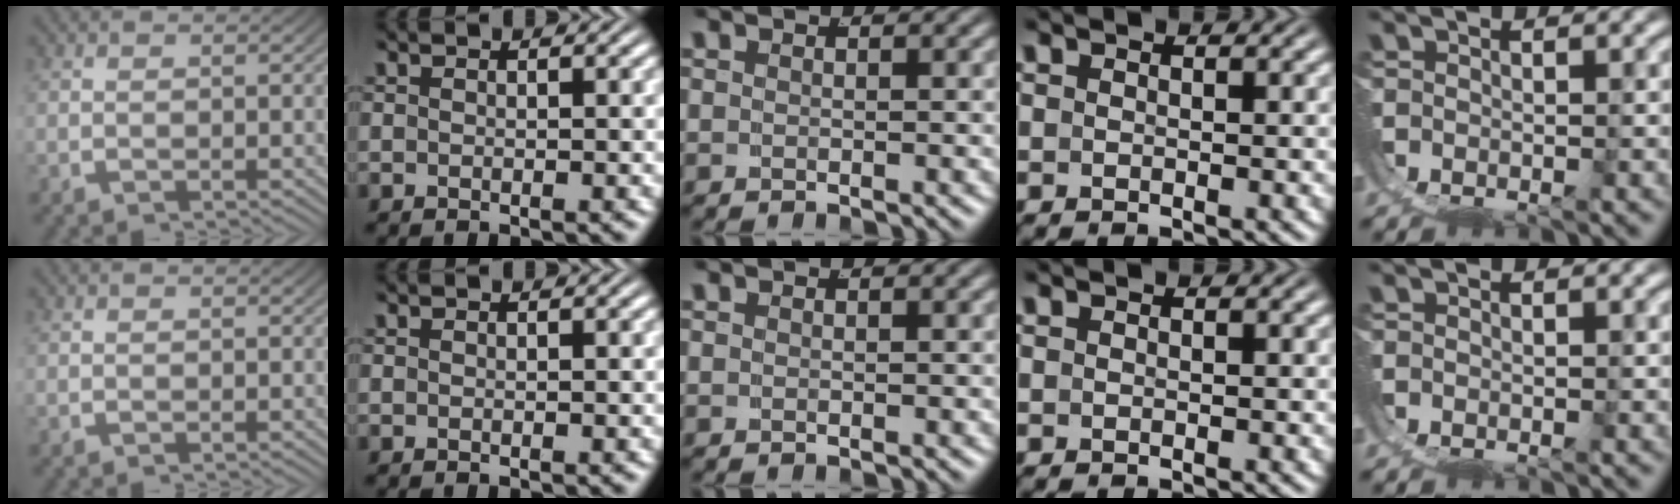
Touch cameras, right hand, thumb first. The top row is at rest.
{}